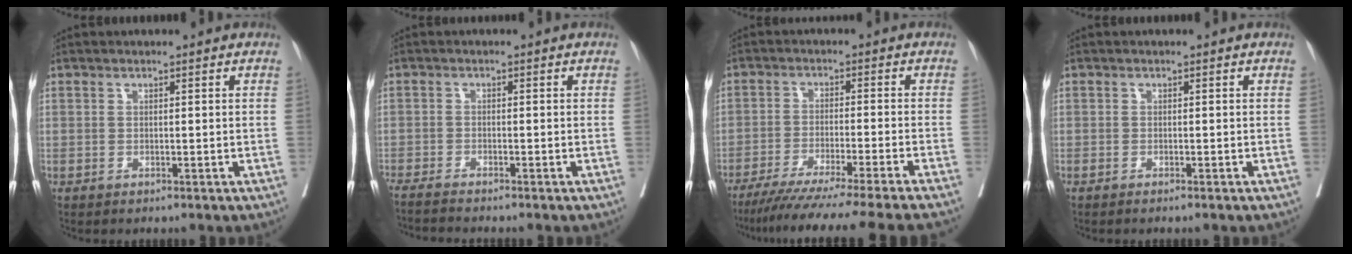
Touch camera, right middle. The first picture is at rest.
{"total": 4.8, "force": [-4.4, -0.6, 1.7], "torque": [-0.020, -0.014, -0.075]}
{"total": 18.7, "force": [-16.1, -2.7, 9.1], "torque": [-0.117, -0.062, -0.243]}
{"total": 1.1, "force": [-0.9, 0.0, 0.6], "torque": [-0.011, -0.002, -0.011]}